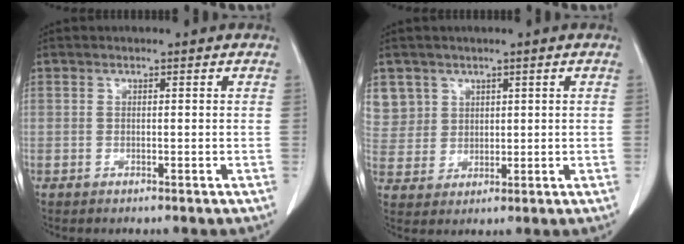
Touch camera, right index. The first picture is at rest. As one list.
[{"total": 6.7, "force": [3.5, 5.6, -0.1], "torque": [0.006, 0.008, 0.080]}]